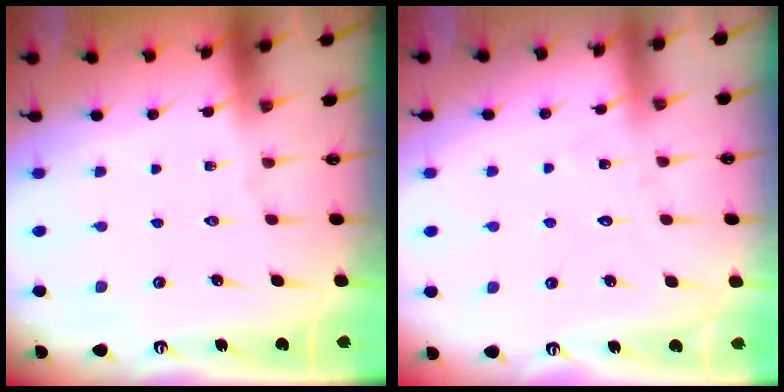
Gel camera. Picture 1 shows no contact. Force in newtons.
{"total": 6.7, "press": 6.7, "slide": 0.5}